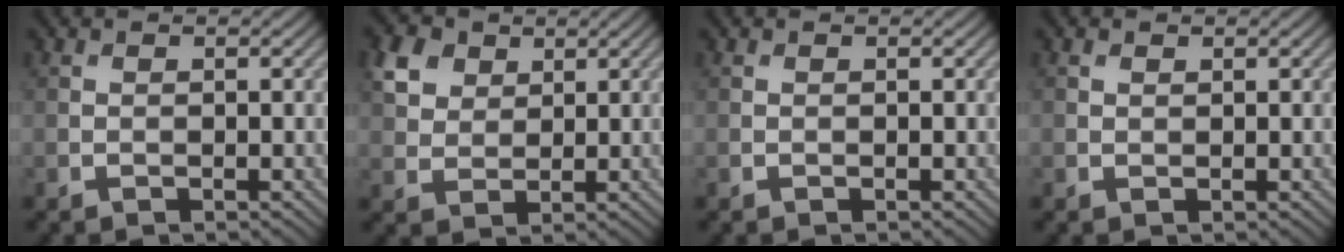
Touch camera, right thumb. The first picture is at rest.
{"total": 5.0, "force": [2.5, 3.7, 2.3], "torque": [-0.062, 0.007, 0.050]}
{"total": 0.0}
{"total": 0.5, "force": [0.4, 0.3, 0.1], "torque": [-0.001, -0.001, 0.009]}